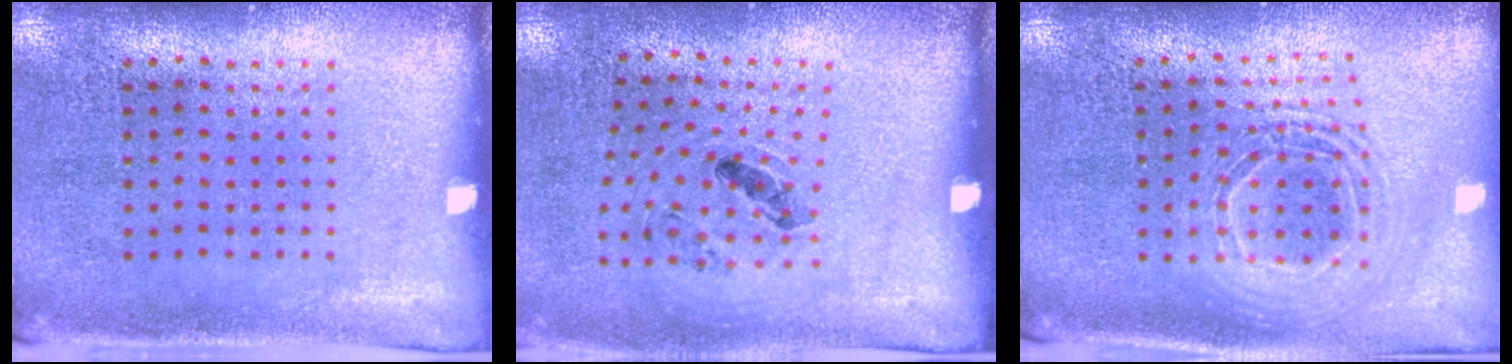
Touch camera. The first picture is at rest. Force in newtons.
{"total": 1.1, "press": 0.7, "slide": 0.9}
{"total": 1.9, "press": 1.5, "slide": 1.1}